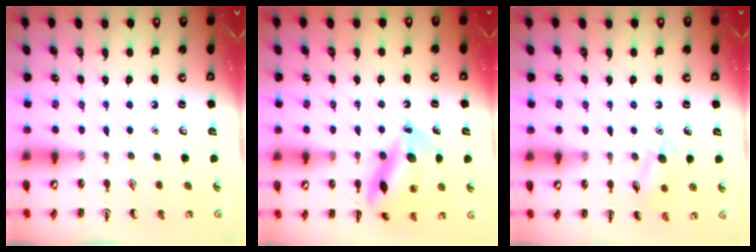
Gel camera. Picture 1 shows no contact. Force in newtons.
{"total": 14.8, "press": 14.8, "slide": 1.0}
{"total": 8.8, "press": 8.7, "slide": 1.2}